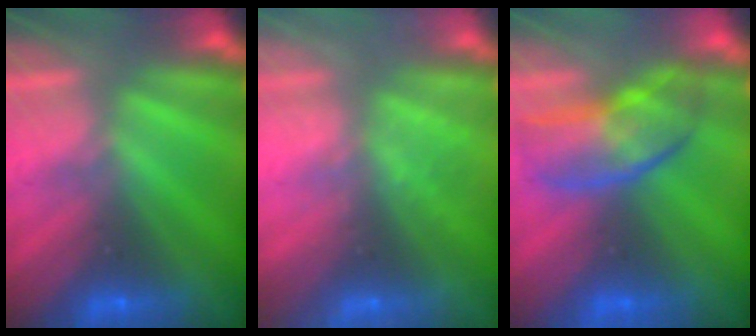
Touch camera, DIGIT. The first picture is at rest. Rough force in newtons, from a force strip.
{"total": 2.4}
{"total": 2.7}